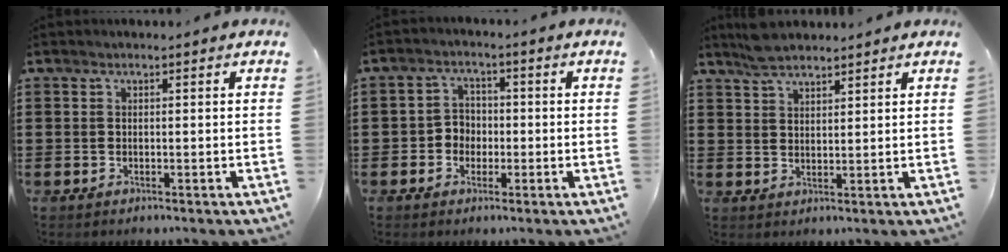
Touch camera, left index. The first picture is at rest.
{"total": 3.2, "force": [-1.1, 2.8, 1.0], "torque": [-0.030, 0.008, -0.027]}
{"total": 4.0, "force": [3.7, 1.1, 1.1], "torque": [-0.031, -0.002, 0.070]}